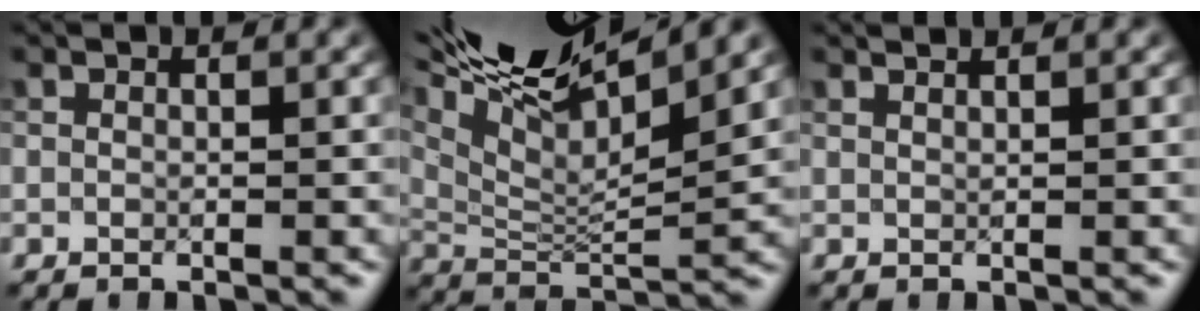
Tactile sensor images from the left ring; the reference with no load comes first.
{"total": 13.2, "force": [8.6, 3.6, 9.4], "torque": [-0.172, 0.030, 0.141]}
{"total": 0.8, "force": [0.8, -0.2, 0.0], "torque": [-0.004, -0.005, 0.010]}